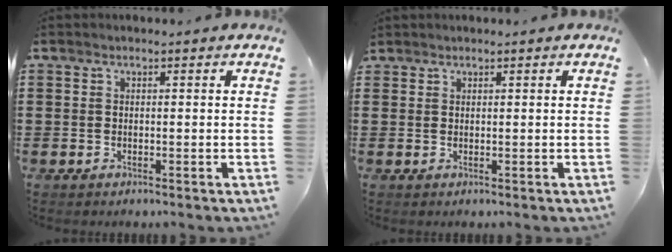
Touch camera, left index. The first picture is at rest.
{"total": 0.7, "force": [0.7, 0.2, 0.0], "torque": [-0.003, 0.001, 0.014]}